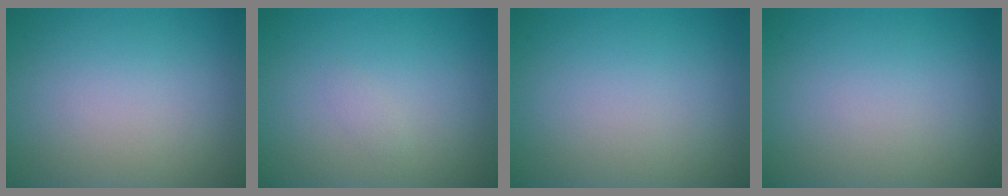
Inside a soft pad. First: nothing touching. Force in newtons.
{"total": 0.5, "press": 0.5, "slide": 0.0}
{"total": 0.0}
{"total": 0.0}